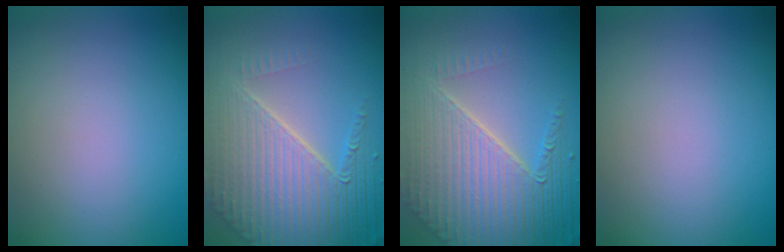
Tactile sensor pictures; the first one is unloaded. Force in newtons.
{"total": 8.4, "press": 5.6, "slide": 6.2}
{"total": 8.4, "press": 5.6, "slide": 6.2}
{"total": 0.0}